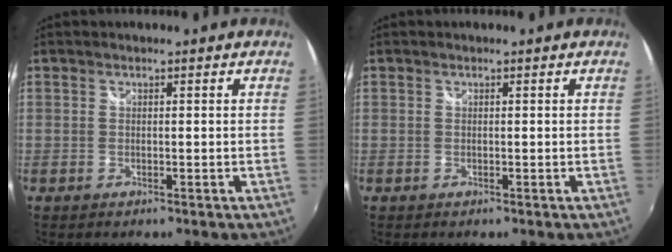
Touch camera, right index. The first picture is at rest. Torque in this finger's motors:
{"motor_torque": [-0.02, 0.00, 0.00, 0.00]}